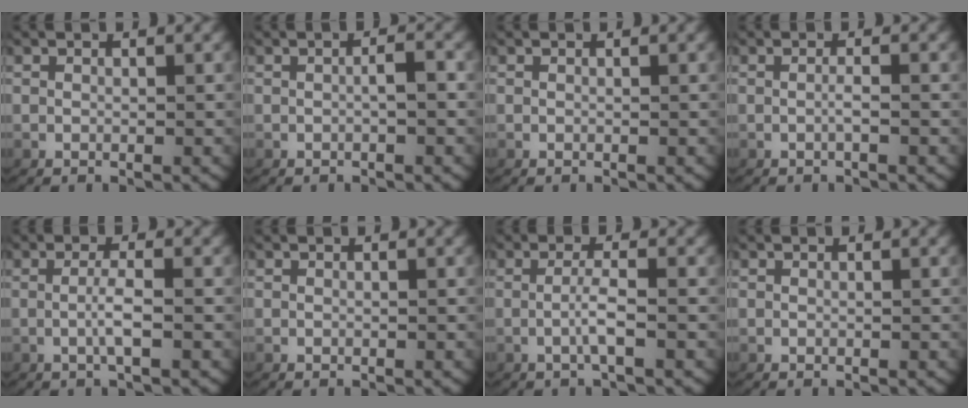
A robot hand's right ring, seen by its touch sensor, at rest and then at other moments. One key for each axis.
{"total": 1.2, "fx": -0.2, "fy": 0.2, "fz": 1.2, "tx": -0.018, "ty": 0.003, "tz": -0.002}
{"total": 0.0}
{"total": 1.0, "fx": -0.4, "fy": -0.1, "fz": 0.9, "tx": -0.019, "ty": -0.001, "tz": -0.007}
{"total": 2.1, "fx": -0.4, "fy": 0.1, "fz": 2.1, "tx": -0.044, "ty": -0.003, "tz": -0.008}
{"total": 0.0}
{"total": 2.1, "fx": -0.5, "fy": 0.0, "fz": 2.1, "tx": -0.044, "ty": -0.002, "tz": -0.011}
{"total": 0.0}